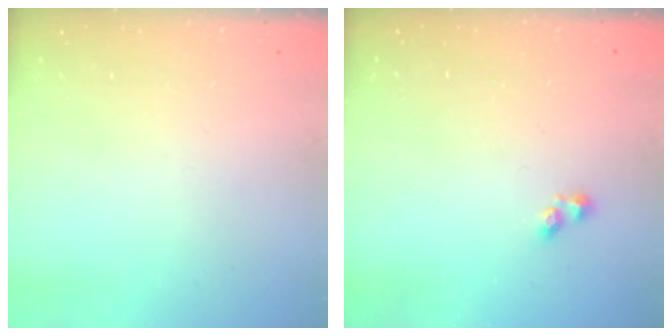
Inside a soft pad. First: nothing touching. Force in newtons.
{"total": 0.9, "press": 0.4, "slide": 0.8}